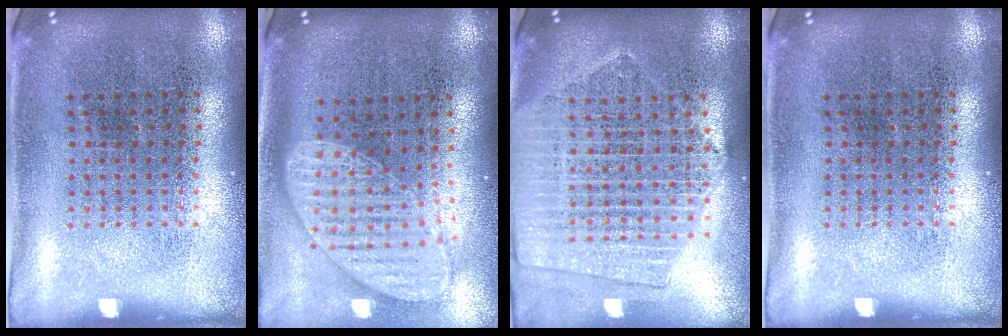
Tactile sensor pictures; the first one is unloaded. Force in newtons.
{"total": 1.8, "press": 1.5, "slide": 1.1}
{"total": 1.9, "press": 1.8, "slide": 0.8}
{"total": 0.0}